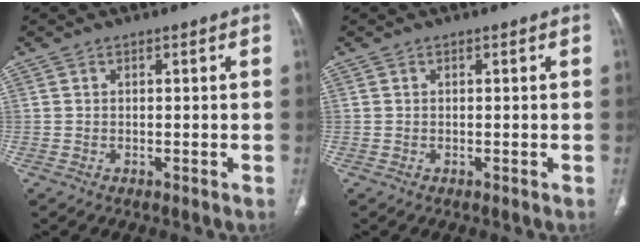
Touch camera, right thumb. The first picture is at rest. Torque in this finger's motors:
{"motor_torque": [-0.10, 0.12, -0.09, 0.08, 0.04]}